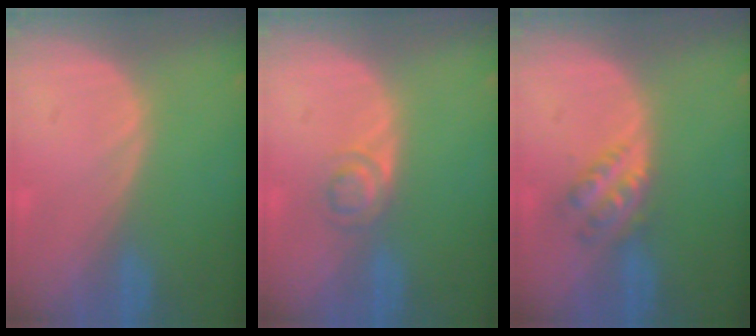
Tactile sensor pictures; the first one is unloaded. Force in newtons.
{"total": 3.0, "press": 2.9, "slide": 0.2}
{"total": 4.6, "press": 4.1, "slide": 2.2}